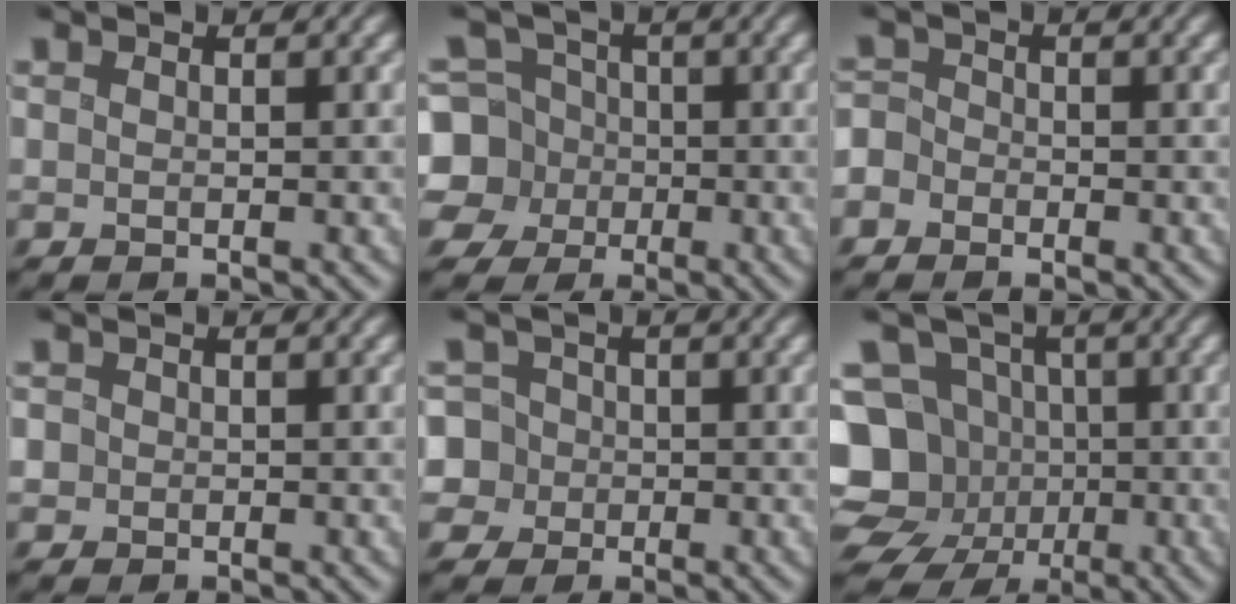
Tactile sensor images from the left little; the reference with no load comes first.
{"total": 8.8, "force": [-2.1, 7.9, 3.2], "torque": [-0.086, 0.002, -0.071]}
{"total": 4.7, "force": [-2.4, 3.9, 1.0], "torque": [-0.025, 0.002, -0.071]}
{"total": 2.5, "force": [0.5, 2.3, 0.9], "torque": [-0.013, 0.017, -0.003]}
{"total": 7.2, "force": [-0.8, 6.9, 2.0], "torque": [-0.051, 0.021, -0.040]}
{"total": 13.0, "force": [-4.1, 11.3, 4.9], "torque": [-0.106, -0.007, -0.093]}